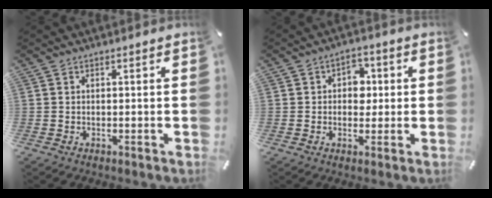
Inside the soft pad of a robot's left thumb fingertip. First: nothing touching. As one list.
[{"total": 5.6, "force": [0.2, 4.7, 3.0], "torque": [-0.034, 0.002, -0.005]}]